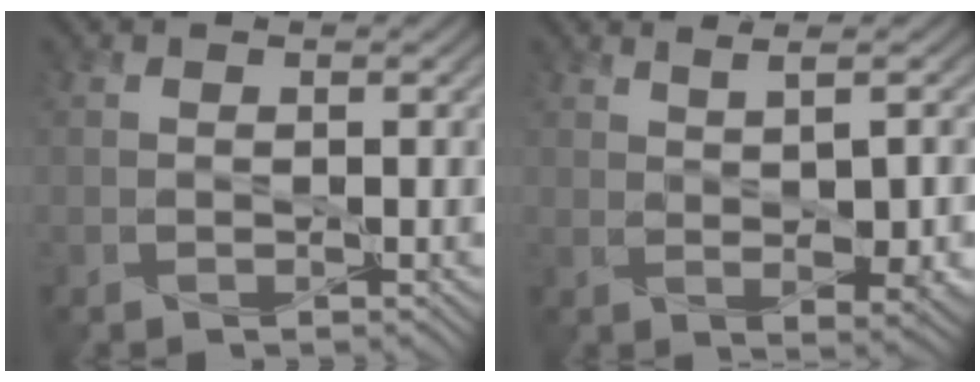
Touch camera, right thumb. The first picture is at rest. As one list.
[{"total": 3.6, "force": [0.9, 0.6, 3.4], "torque": [-0.064, 0.001, 0.026]}]